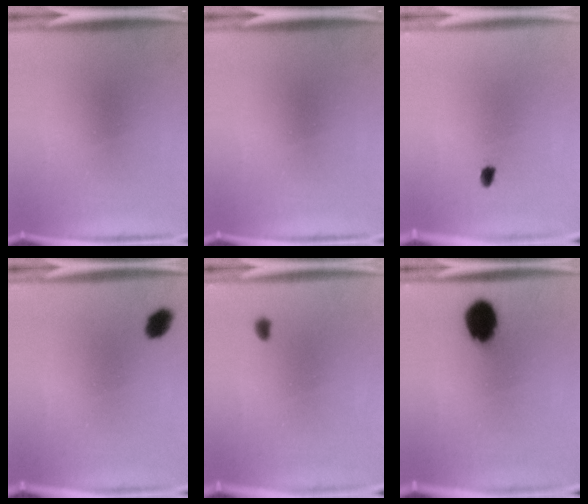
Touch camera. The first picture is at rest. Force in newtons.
{"total": 0.0}
{"total": 1.2}
{"total": 3.2}
{"total": 1.0}
{"total": 9.6}